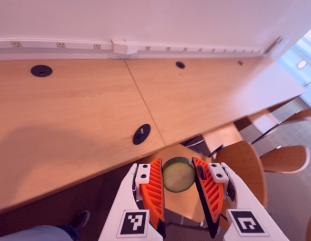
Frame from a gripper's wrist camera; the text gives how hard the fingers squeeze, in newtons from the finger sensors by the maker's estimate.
{"total": 8.7, "left": 8.9, "right": 8.6}